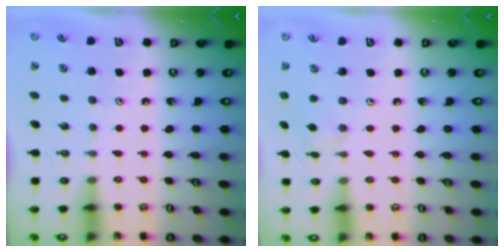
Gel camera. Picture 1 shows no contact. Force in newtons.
{"total": 1.5, "press": 1.4, "slide": 0.5}